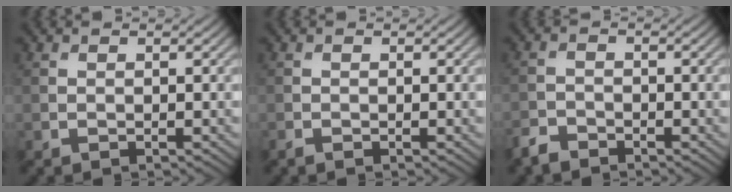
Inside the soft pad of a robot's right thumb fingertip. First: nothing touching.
{"total": 0.6, "force": [-0.5, 0.1, 0.1], "torque": [-0.003, -0.001, -0.010]}
{"total": 2.3, "force": [-2.1, 0.8, 0.5], "torque": [-0.012, -0.003, -0.051]}